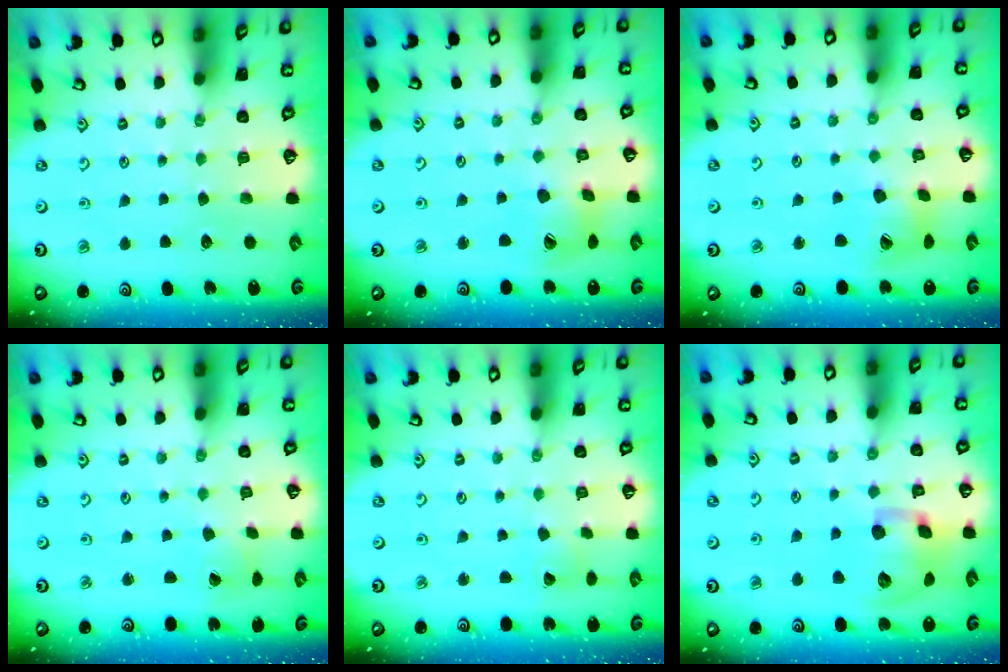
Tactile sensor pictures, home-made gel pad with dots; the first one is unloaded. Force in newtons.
{"total": 9.1, "press": 9.1, "slide": 1.1}
{"total": 12.0, "press": 11.9, "slide": 1.4}
{"total": 2.2, "press": 2.2, "slide": 0.3}
{"total": 2.9, "press": 2.9, "slide": 0.2}
{"total": 14.8, "press": 14.6, "slide": 2.6}